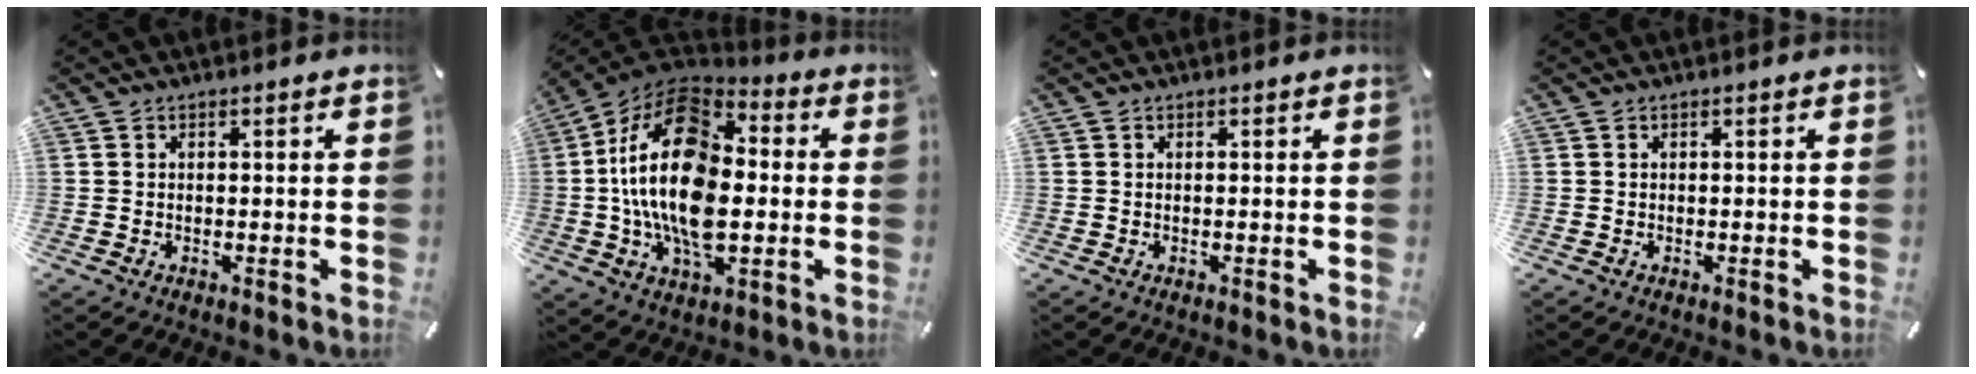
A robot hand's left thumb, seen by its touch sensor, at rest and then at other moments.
{"total": 23.5, "force": [-1.0, 14.2, 18.6], "torque": [-0.383, 0.009, -0.022]}
{"total": 0.0}
{"total": 0.0}